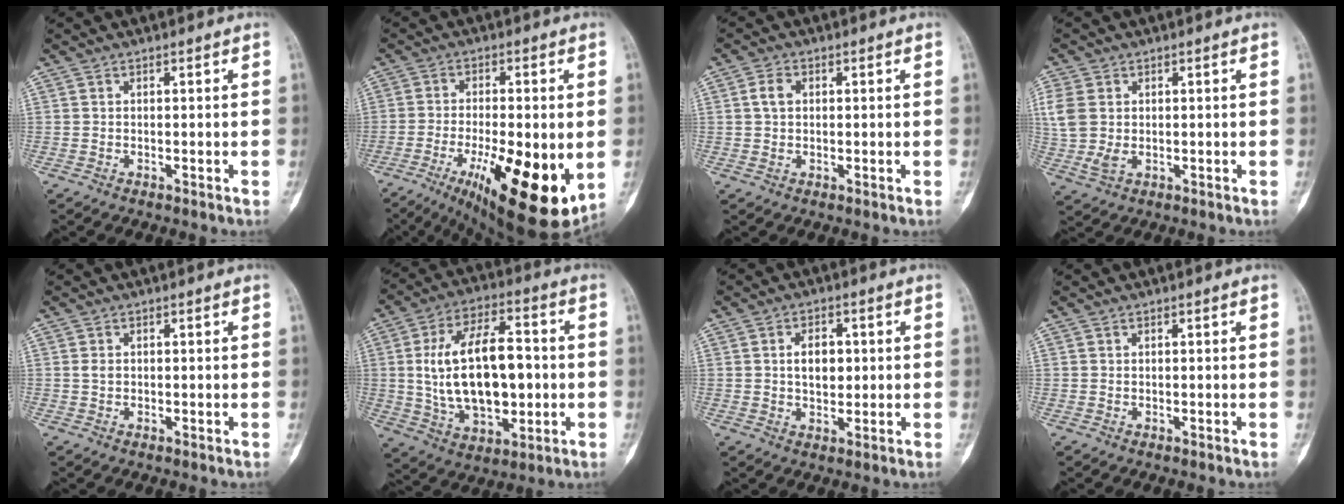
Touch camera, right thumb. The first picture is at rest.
{"total": 21.1, "force": [-5.9, 6.7, 19.1], "torque": [-0.255, -0.024, -0.070]}
{"total": 3.1, "force": [0.6, 2.2, 2.1], "torque": [-0.038, 0.004, 0.011]}
{"total": 8.9, "force": [1.3, 6.6, 5.9], "torque": [-0.154, -0.003, 0.035]}
{"total": 1.0, "force": [0.2, 0.8, 0.5], "torque": [-0.006, 0.002, 0.004]}
{"total": 20.0, "force": [0.3, 10.9, 16.7], "torque": [-0.271, 0.013, 0.014]}
{"total": 5.4, "force": [0.8, 3.5, 4.0], "torque": [-0.045, -0.004, 0.012]}
{"total": 0.0}